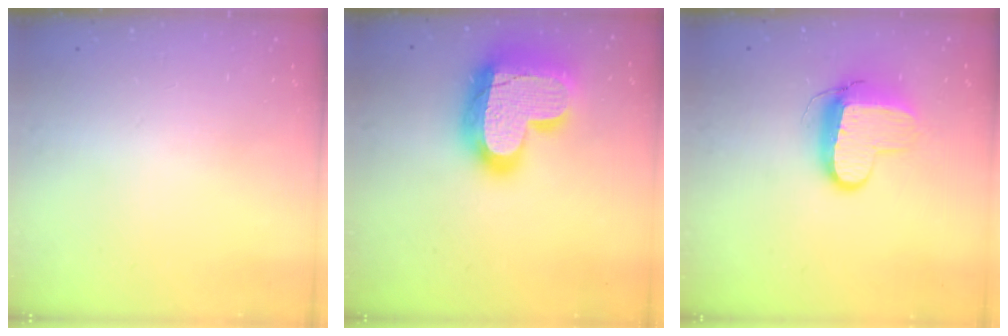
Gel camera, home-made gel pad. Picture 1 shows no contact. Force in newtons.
{"total": 26.4, "press": 26.3, "slide": 2.0}
{"total": 10.3, "press": 10.2, "slide": 1.0}